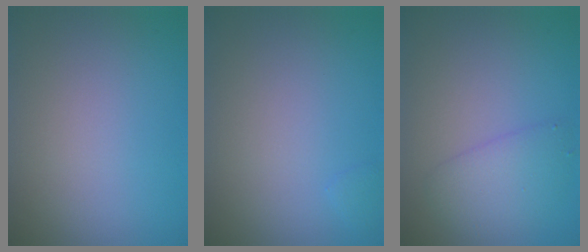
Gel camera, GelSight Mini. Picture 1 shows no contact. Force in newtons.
{"total": 0.5, "press": 0.5, "slide": 0.0}
{"total": 2.8, "press": 2.8, "slide": 0.1}